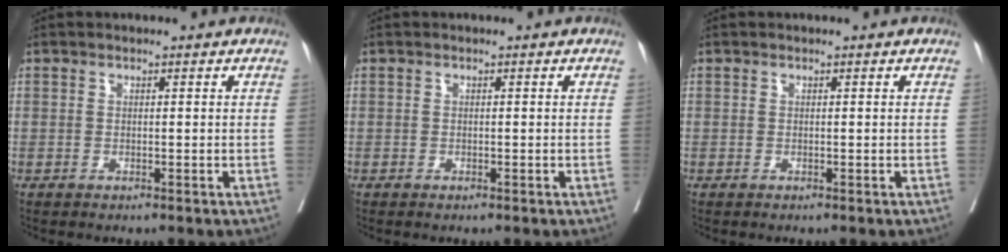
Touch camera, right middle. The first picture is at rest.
{"total": 0.0}
{"total": 0.0}